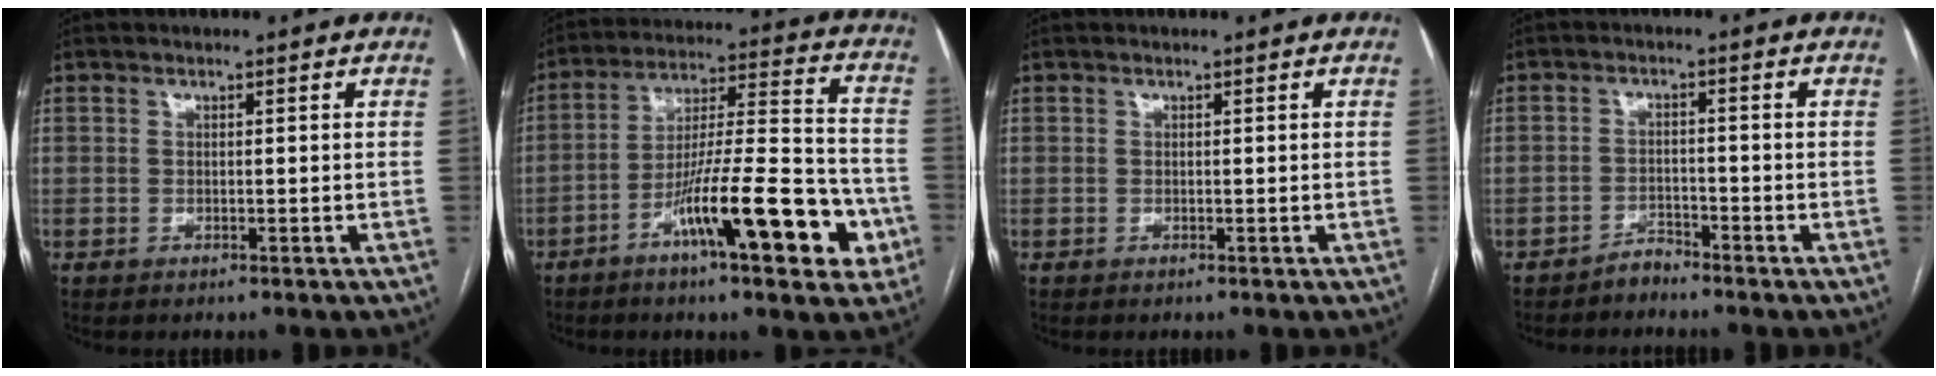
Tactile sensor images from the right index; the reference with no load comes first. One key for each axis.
{"total": 18.0, "fx": -7.7, "fy": 3.0, "fz": 16.0, "tx": -0.251, "ty": 0.014, "tz": -0.117}
{"total": 0.0}
{"total": 2.1, "fx": -2.1, "fy": 0.5, "fz": 0.0, "tx": 0.009, "ty": -0.002, "tz": -0.036}